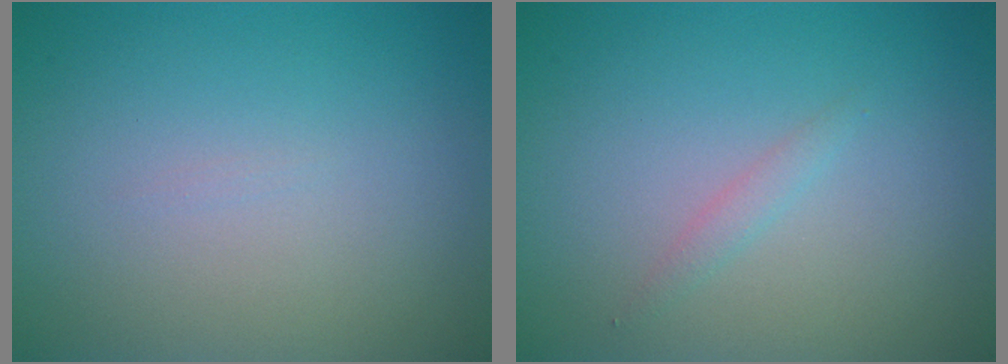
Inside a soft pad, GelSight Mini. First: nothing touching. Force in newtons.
{"total": 0.9, "press": 0.9, "slide": 0.1}